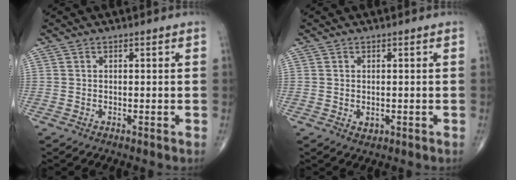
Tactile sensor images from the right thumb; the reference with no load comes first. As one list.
[{"total": 1.3, "force": [-0.2, 1.0, 0.8], "torque": [-0.008, -0.001, 0.002]}]